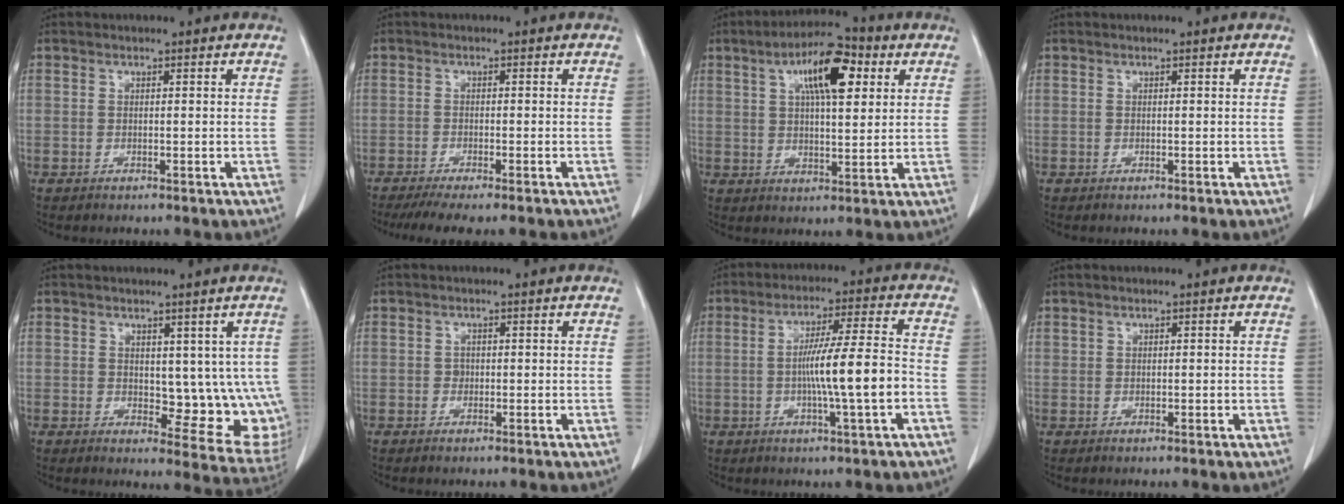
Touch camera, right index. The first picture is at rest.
{"total": 8.0, "force": [-6.8, 0.5, 4.2], "torque": [-0.053, -0.012, -0.102]}
{"total": 11.3, "force": [4.5, 3.4, 9.8], "torque": [-0.169, 0.024, 0.071]}
{"total": 0.0}
{"total": 10.0, "force": [1.0, 5.3, 8.4], "torque": [-0.075, -0.010, 0.025]}
{"total": 0.8, "force": [0.0, 0.8, 0.3], "torque": [0.002, 0.006, 0.002]}
{"total": 9.9, "force": [-1.9, -0.5, 9.7], "torque": [-0.168, 0.003, -0.034]}
{"total": 0.5, "force": [0.4, 0.4, 0.1], "torque": [0.008, 0.003, 0.007]}